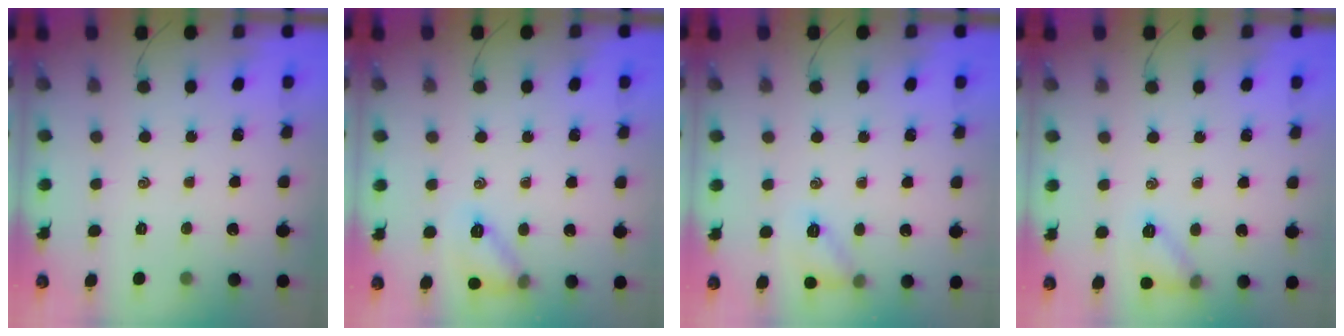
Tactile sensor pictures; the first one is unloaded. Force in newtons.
{"total": 10.4, "press": 10.4, "slide": 0.6}
{"total": 9.2, "press": 9.0, "slide": 1.5}
{"total": 8.6, "press": 8.5, "slide": 0.8}